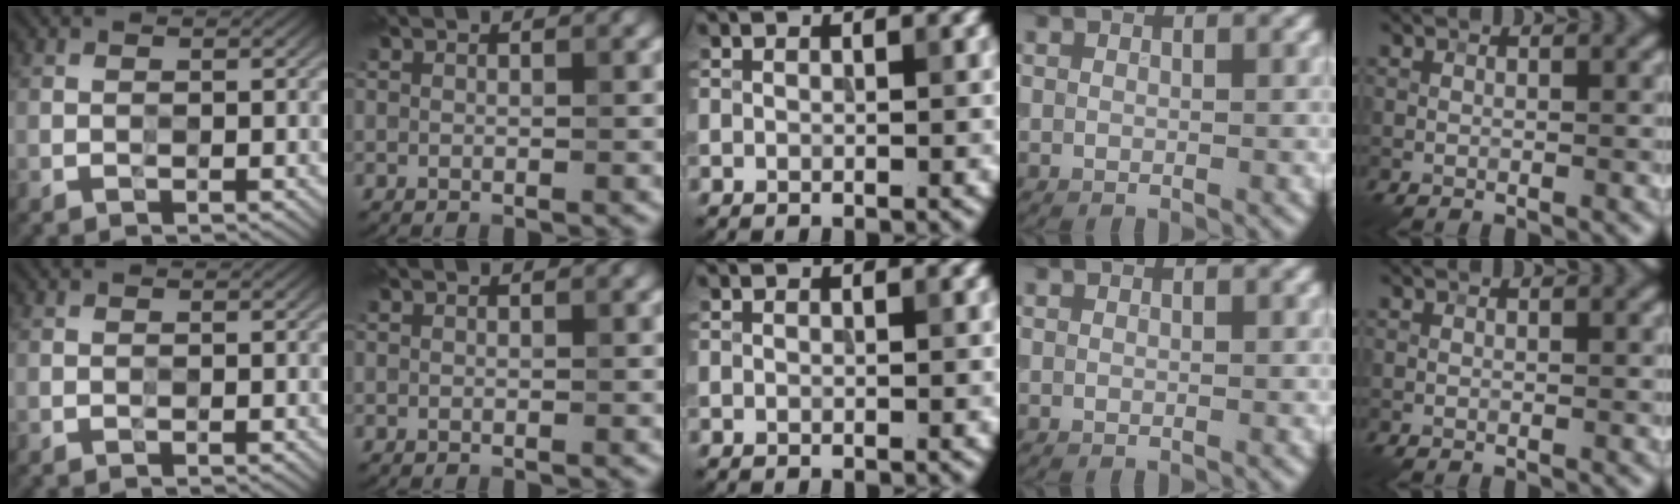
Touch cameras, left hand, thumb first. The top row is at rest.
{}